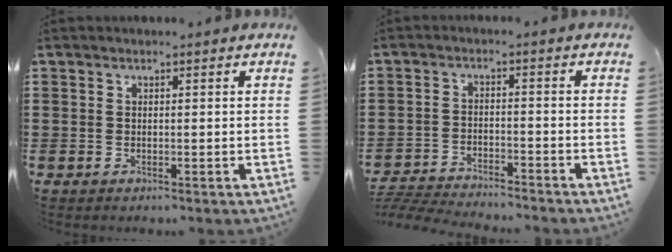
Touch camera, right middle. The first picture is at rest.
{"total": 4.4, "force": [-4.4, 0.1, 0.3], "torque": [-0.022, -0.002, -0.095]}